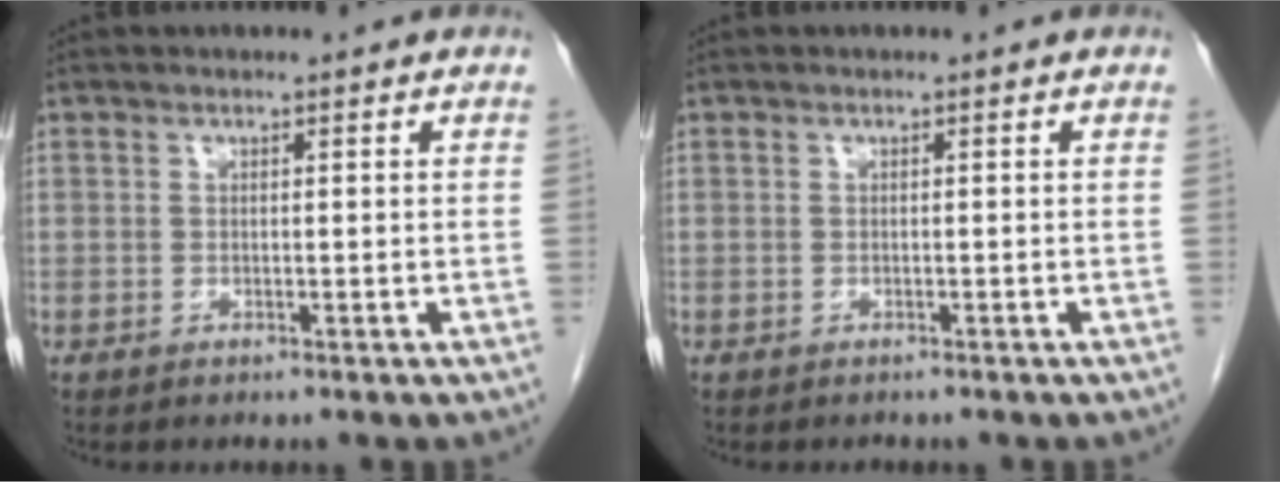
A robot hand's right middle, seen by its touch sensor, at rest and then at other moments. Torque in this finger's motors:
{"motor_torque": [-0.41, 0.10, -0.04, -0.01]}